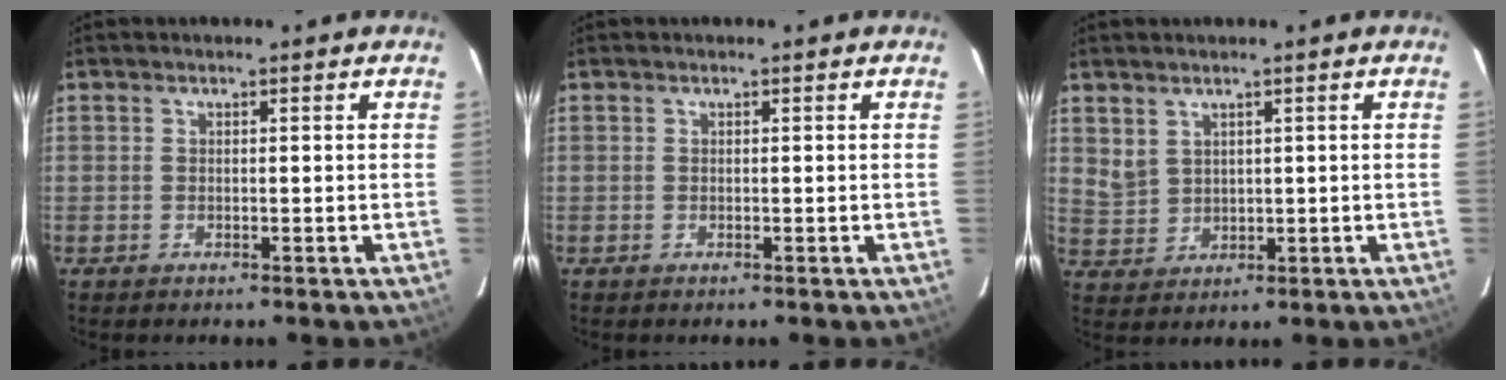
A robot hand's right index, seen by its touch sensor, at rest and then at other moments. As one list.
[{"total": 0.0}, {"total": 3.9, "force": [2.5, 2.7, 1.1], "torque": [-0.019, 0.004, 0.066]}]